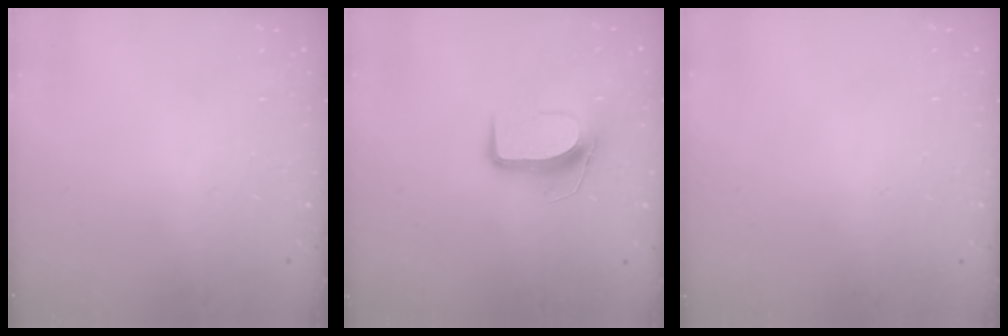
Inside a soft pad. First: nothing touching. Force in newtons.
{"total": 9.8, "press": 9.8, "slide": 0.3}
{"total": 0.0}